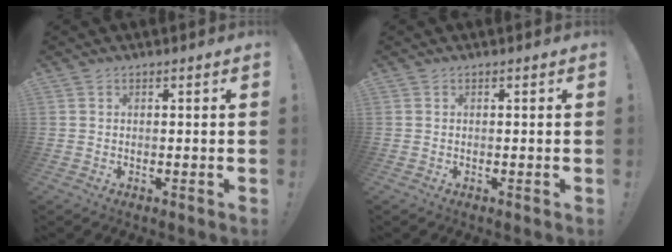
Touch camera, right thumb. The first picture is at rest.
{"total": 0.0}